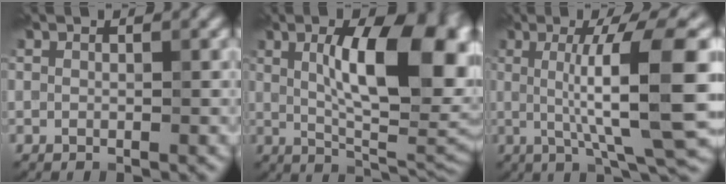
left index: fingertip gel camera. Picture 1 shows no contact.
{"total": 12.9, "force": [2.7, 4.2, 11.8], "torque": [-0.155, 0.009, 0.041]}
{"total": 11.0, "force": [0.7, 2.0, 10.8], "torque": [-0.142, 0.006, 0.011]}